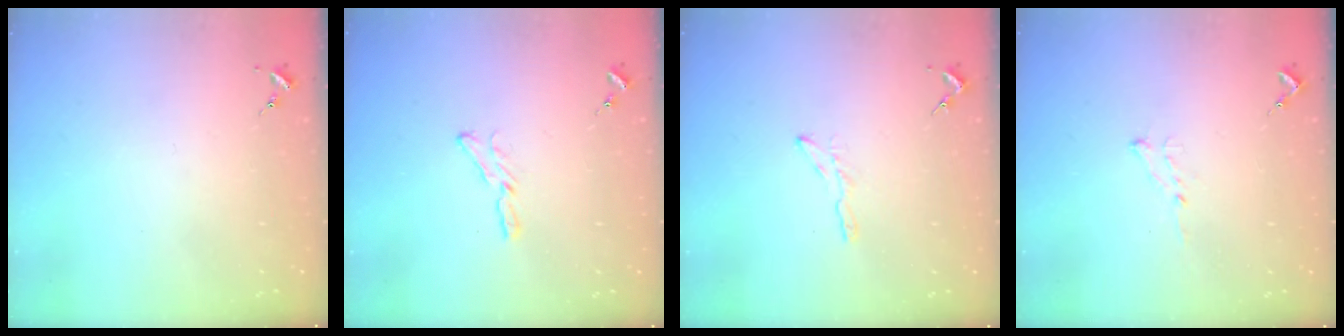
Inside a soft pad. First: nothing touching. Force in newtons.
{"total": 5.4, "press": 5.4, "slide": 0.2}
{"total": 3.4, "press": 3.4, "slide": 0.3}
{"total": 7.0, "press": 6.9, "slide": 0.8}